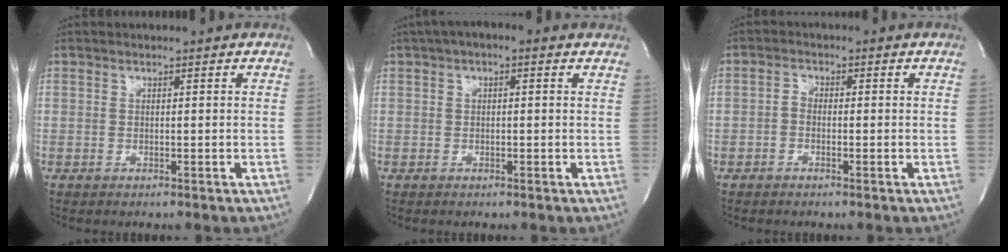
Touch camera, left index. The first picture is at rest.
{"total": 4.3, "force": [2.5, 1.6, 3.1], "torque": [-0.051, 0.028, 0.032]}
{"total": 1.5, "force": [-0.7, 0.9, 0.9], "torque": [-0.017, -0.001, -0.014]}